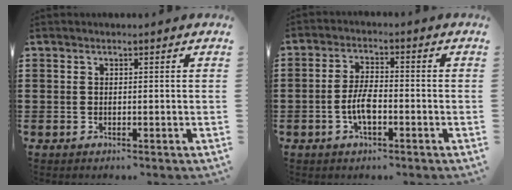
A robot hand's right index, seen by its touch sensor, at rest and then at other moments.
{"total": 5.1, "force": [-1.5, 1.9, 4.4], "torque": [-0.105, -0.003, -0.035]}